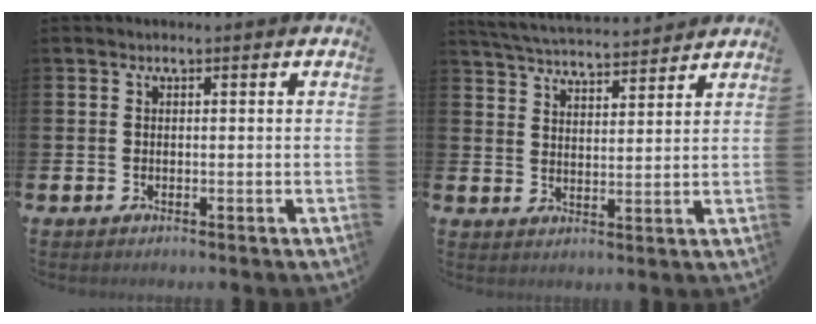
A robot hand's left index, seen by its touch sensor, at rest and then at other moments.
{"total": 5.1, "force": [5.1, 0.3, 0.5], "torque": [-0.032, -0.032, 0.090]}